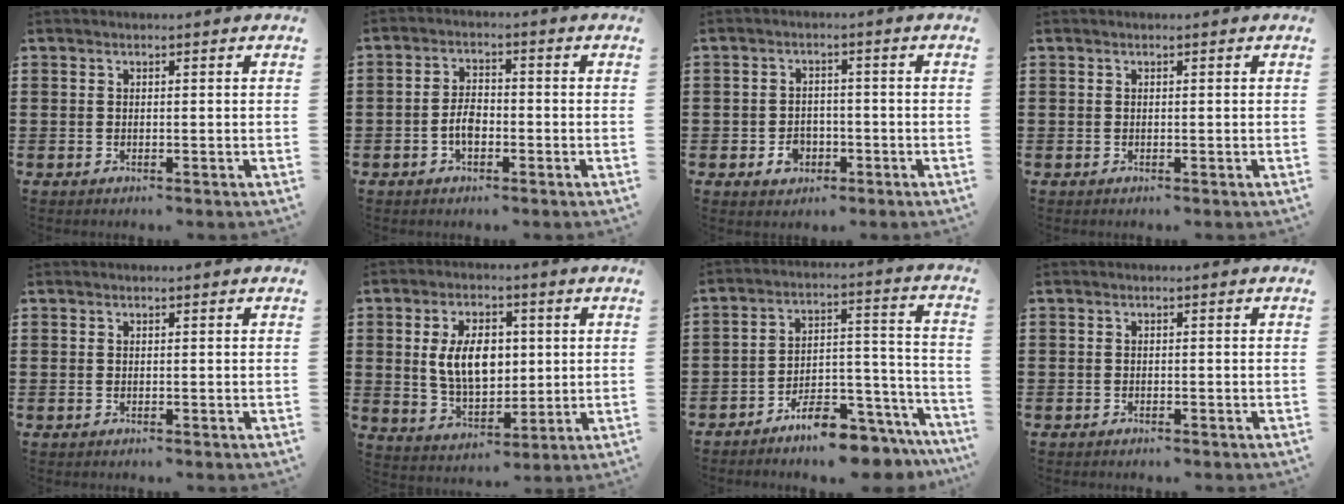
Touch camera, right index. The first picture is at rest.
{"total": 3.8, "force": [-1.3, 1.9, 3.0], "torque": [-0.070, 0.001, -0.028]}
{"total": 3.5, "force": [-1.6, 2.6, 1.8], "torque": [-0.037, 0.004, -0.030]}
{"total": 0.0}
{"total": 0.0}
{"total": 8.8, "force": [1.2, 5.4, 6.9], "torque": [-0.140, 0.005, 0.016]}
{"total": 8.7, "force": [-8.1, 1.6, 2.6], "torque": [-0.029, 0.031, -0.150]}
{"total": 0.8, "force": [-0.8, 0.1, 0.0], "torque": [-0.003, 0.000, -0.017]}